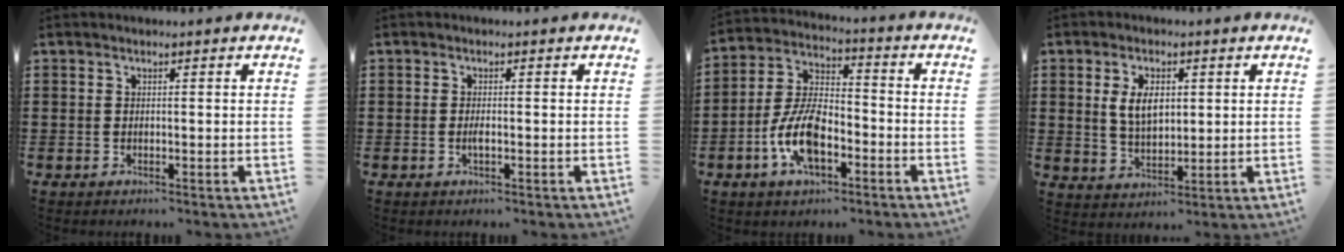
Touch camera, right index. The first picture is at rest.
{"total": 1.2, "force": [-0.3, 0.3, 1.1], "torque": [-0.020, -0.002, -0.004]}
{"total": 9.5, "force": [-3.7, 4.8, 7.3], "torque": [-0.161, 0.006, -0.071]}
{"total": 5.6, "force": [1.3, 3.2, 4.5], "torque": [-0.087, 0.010, 0.018]}